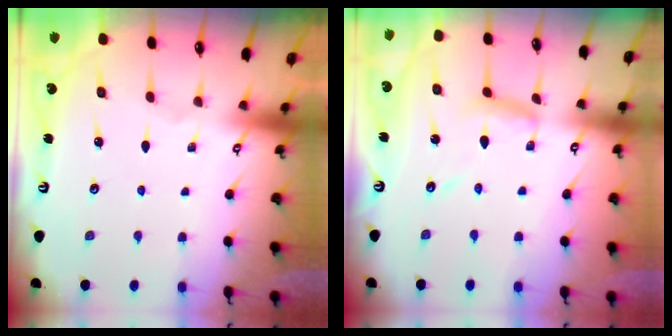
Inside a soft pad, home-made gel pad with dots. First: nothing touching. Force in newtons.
{"total": 8.6, "press": 8.6, "slide": 0.6}